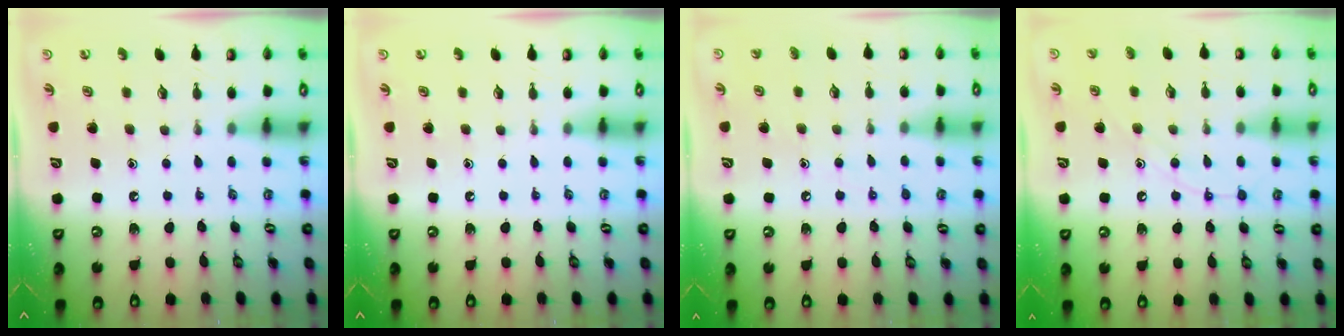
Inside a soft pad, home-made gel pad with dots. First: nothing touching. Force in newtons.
{"total": 0.0}
{"total": 6.5, "press": 6.5, "slide": 0.7}
{"total": 9.6, "press": 9.6, "slide": 0.7}